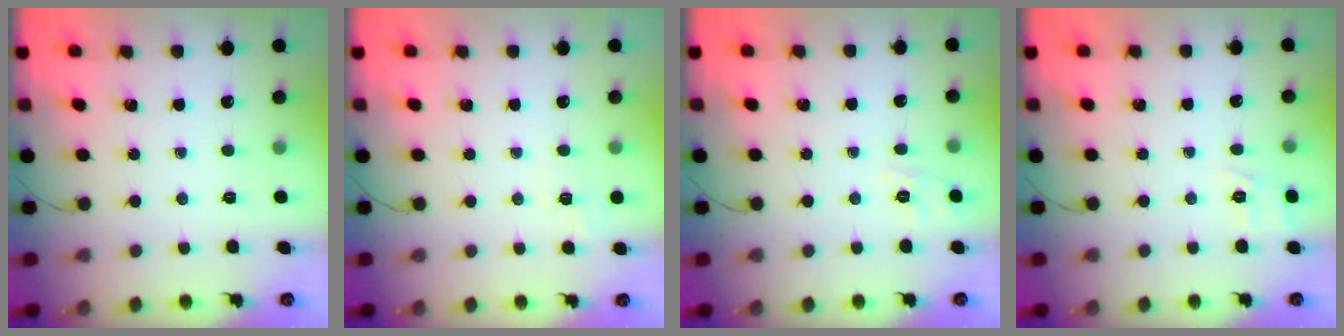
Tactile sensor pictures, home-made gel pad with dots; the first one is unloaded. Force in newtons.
{"total": 1.2, "press": 0.0, "slide": 1.2}
{"total": 2.0, "press": 0.8, "slide": 1.9}
{"total": 2.9, "press": 2.3, "slide": 1.8}